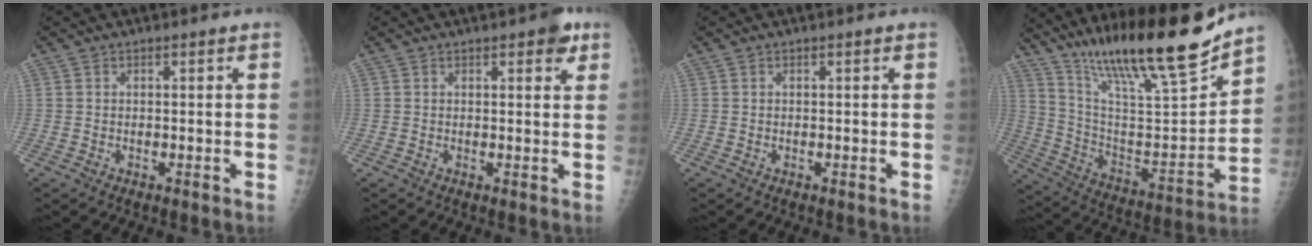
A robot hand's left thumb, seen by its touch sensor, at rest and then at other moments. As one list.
[{"total": 3.7, "force": [2.0, 1.5, 2.7], "torque": [-0.021, -0.005, 0.018]}, {"total": 0.0}, {"total": 26.1, "force": [19.5, 4.0, 16.8], "torque": [-0.256, -0.078, 0.336]}]